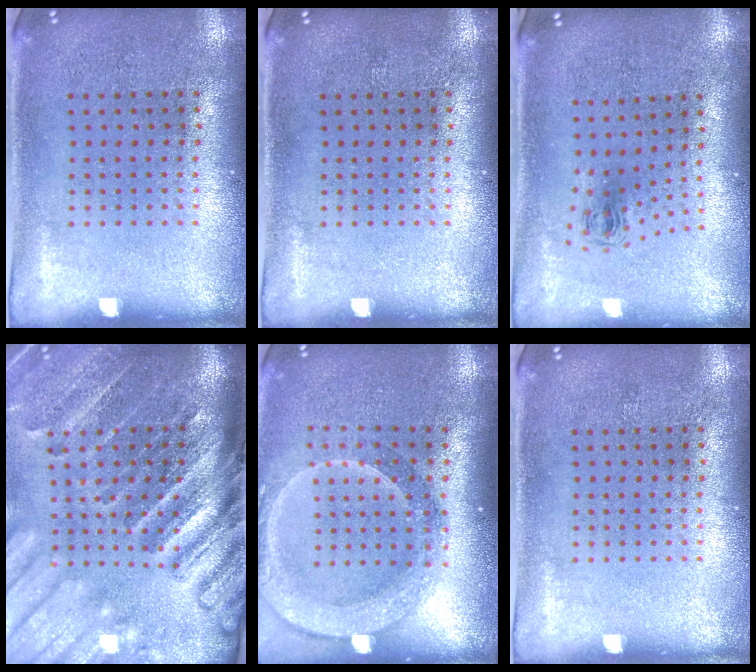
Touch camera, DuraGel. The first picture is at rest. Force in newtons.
{"total": 0.0}
{"total": 0.6, "press": 0.3, "slide": 0.6}
{"total": 4.3, "press": 3.3, "slide": 2.8}
{"total": 2.4, "press": 1.9, "slide": 1.4}
{"total": 0.0}